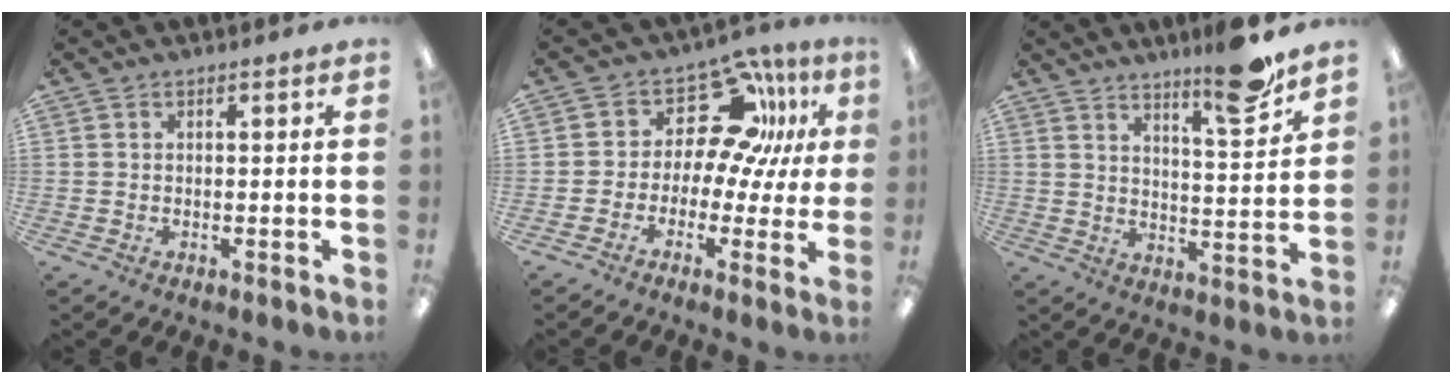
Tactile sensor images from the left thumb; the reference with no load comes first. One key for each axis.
{"total": 13.4, "fx": 6.8, "fy": 8.3, "fz": 8.1, "tx": -0.126, "ty": -0.041, "tz": 0.120}
{"total": 11.5, "fx": 9.0, "fy": 1.5, "fz": 7.0, "tx": -0.095, "ty": -0.059, "tz": 0.145}